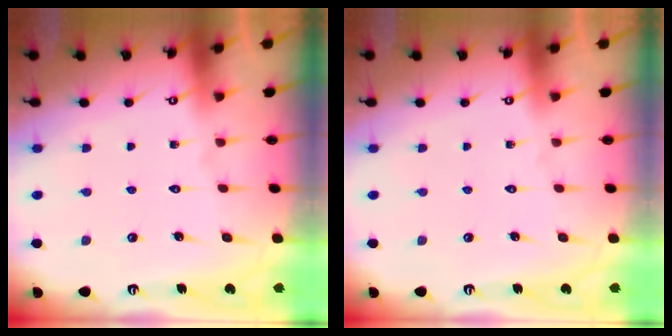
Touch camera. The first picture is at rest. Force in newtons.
{"total": 0.0}